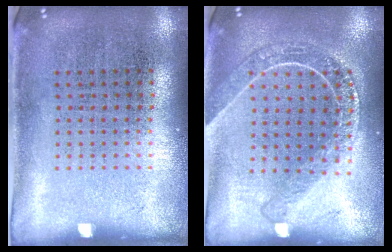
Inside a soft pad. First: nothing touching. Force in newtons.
{"total": 1.8, "press": 1.6, "slide": 0.8}